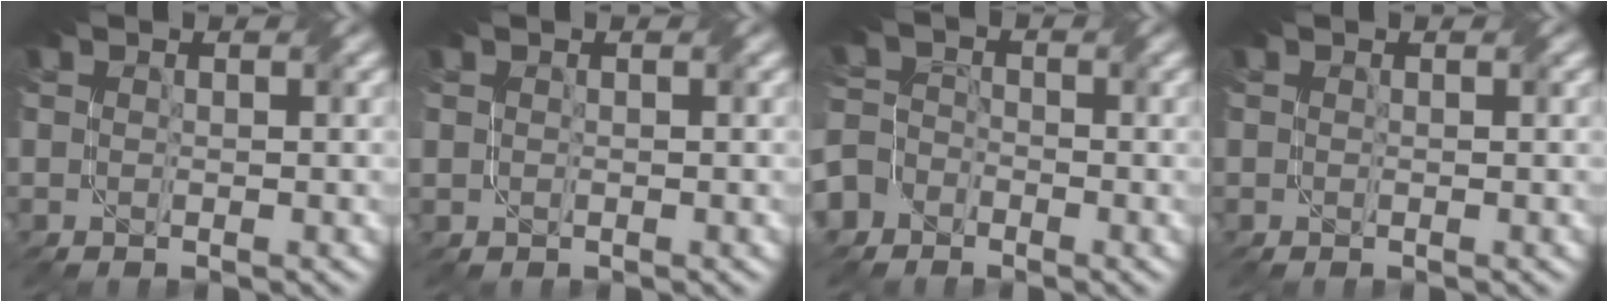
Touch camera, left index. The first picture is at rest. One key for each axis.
{"total": 0.6, "fx": 0.3, "fy": 0.5, "fz": 0.0, "tx": -0.001, "ty": -0.002, "tz": 0.008}
{"total": 6.0, "fx": -4.1, "fy": 4.3, "fz": 0.9, "tx": -0.012, "ty": -0.006, "tz": -0.083}
{"total": 0.0}